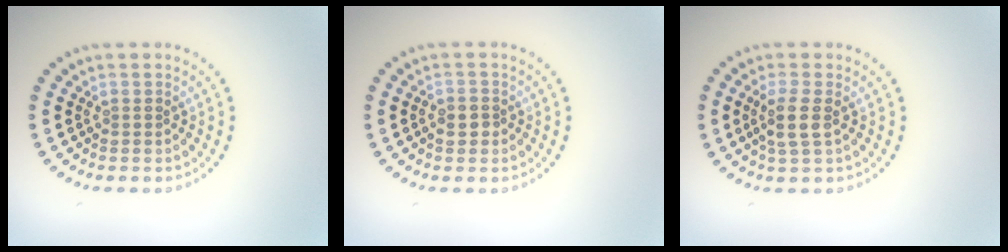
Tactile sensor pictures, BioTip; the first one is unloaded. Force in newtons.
{"total": 1.6, "press": 1.6, "slide": 0.2}
{"total": 2.4, "press": 2.0, "slide": 1.2}